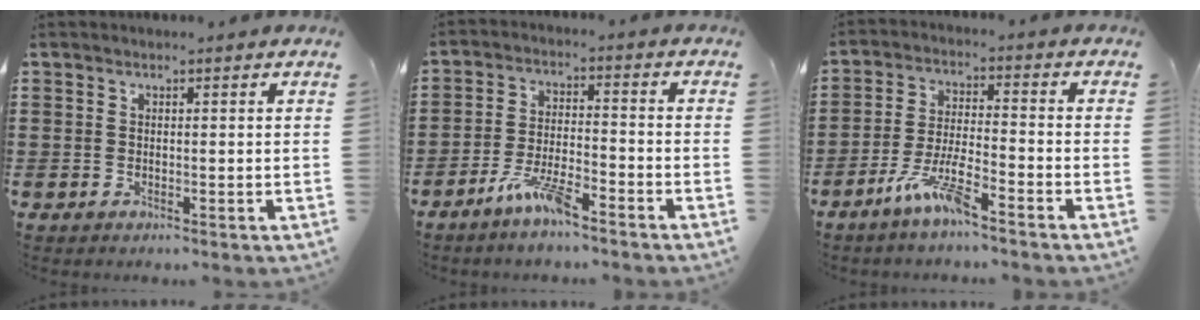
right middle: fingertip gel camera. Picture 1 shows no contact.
{"total": 6.4, "force": [-4.9, 1.2, 3.9], "torque": [-0.090, -0.003, -0.095]}
{"total": 7.0, "force": [-5.0, 0.8, 4.9], "torque": [-0.112, -0.008, -0.095]}